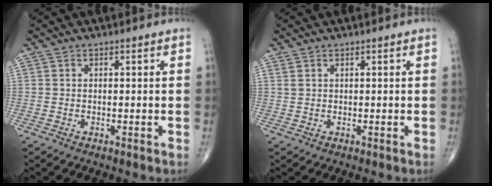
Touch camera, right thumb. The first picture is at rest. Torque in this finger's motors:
{"motor_torque": [-0.12, -0.14, -0.08, 0.15, -0.01]}